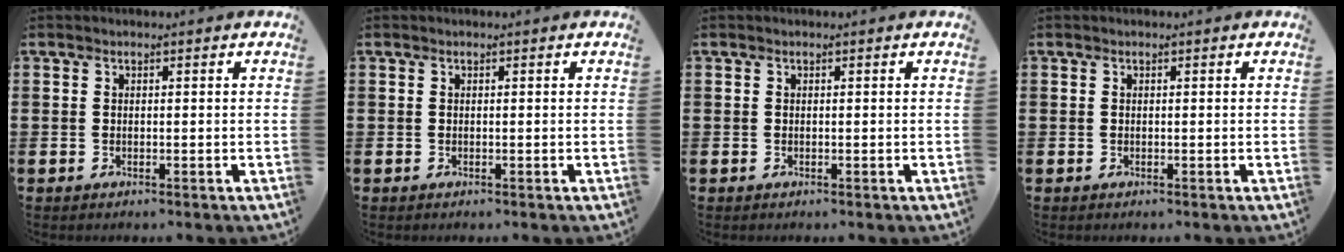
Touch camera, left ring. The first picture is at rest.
{"total": 0.0}
{"total": 0.0}
{"total": 0.0}